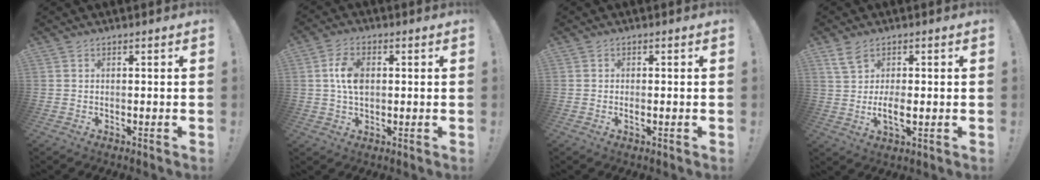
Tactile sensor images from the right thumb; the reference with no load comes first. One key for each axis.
{"total": 7.9, "fx": 0.9, "fy": 5.0, "fz": 6.1, "tx": -0.112, "ty": 0.005, "tz": 0.017}
{"total": 1.1, "fx": -0.1, "fy": 0.0, "fz": 1.1, "tx": -0.010, "ty": -0.005, "tz": -0.003}
{"total": 6.6, "fx": 0.5, "fy": 3.3, "fz": 5.7, "tx": -0.101, "ty": -0.008, "tz": 0.010}